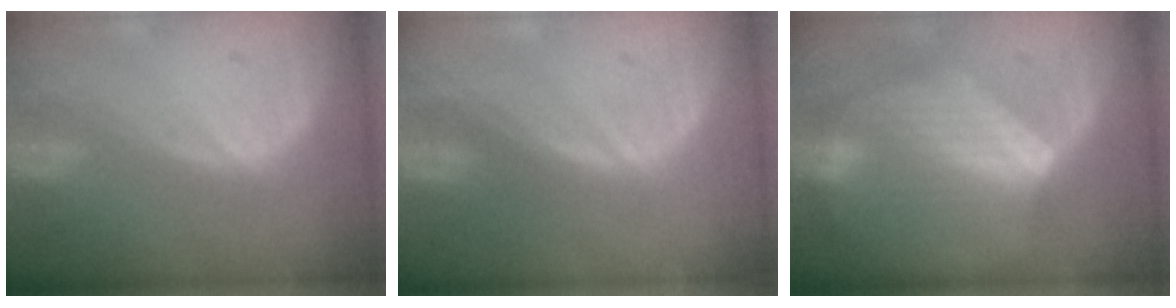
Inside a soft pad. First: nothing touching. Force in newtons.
{"total": 0.0}
{"total": 7.0, "press": 6.5, "slide": 2.4}